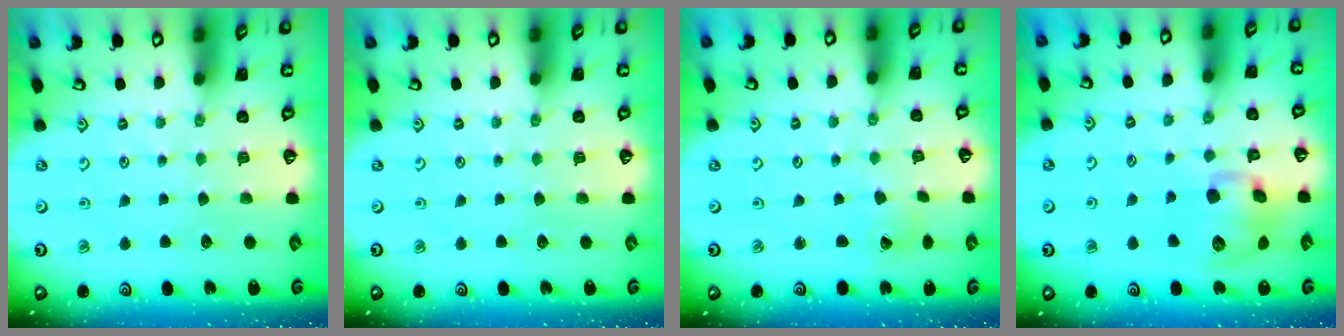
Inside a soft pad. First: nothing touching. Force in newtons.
{"total": 0.0}
{"total": 2.9, "press": 2.9, "slide": 0.2}
{"total": 11.7, "press": 11.5, "slide": 2.0}